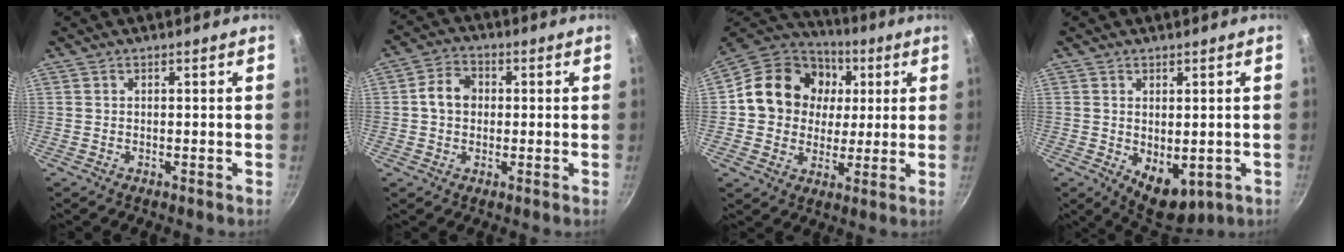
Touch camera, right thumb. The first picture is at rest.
{"total": 6.1, "force": [0.5, 5.0, 3.6], "torque": [-0.041, 0.014, -0.004]}
{"total": 17.9, "force": [3.2, 15.3, 8.6], "torque": [-0.129, 0.018, 0.044]}
{"total": 7.6, "force": [-0.9, 4.8, 5.9], "torque": [-0.067, -0.017, 0.004]}